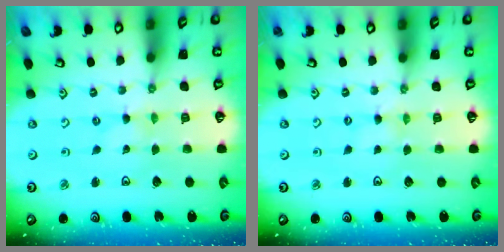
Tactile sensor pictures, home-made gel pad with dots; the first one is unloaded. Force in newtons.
{"total": 1.3, "press": 1.3, "slide": 0.3}